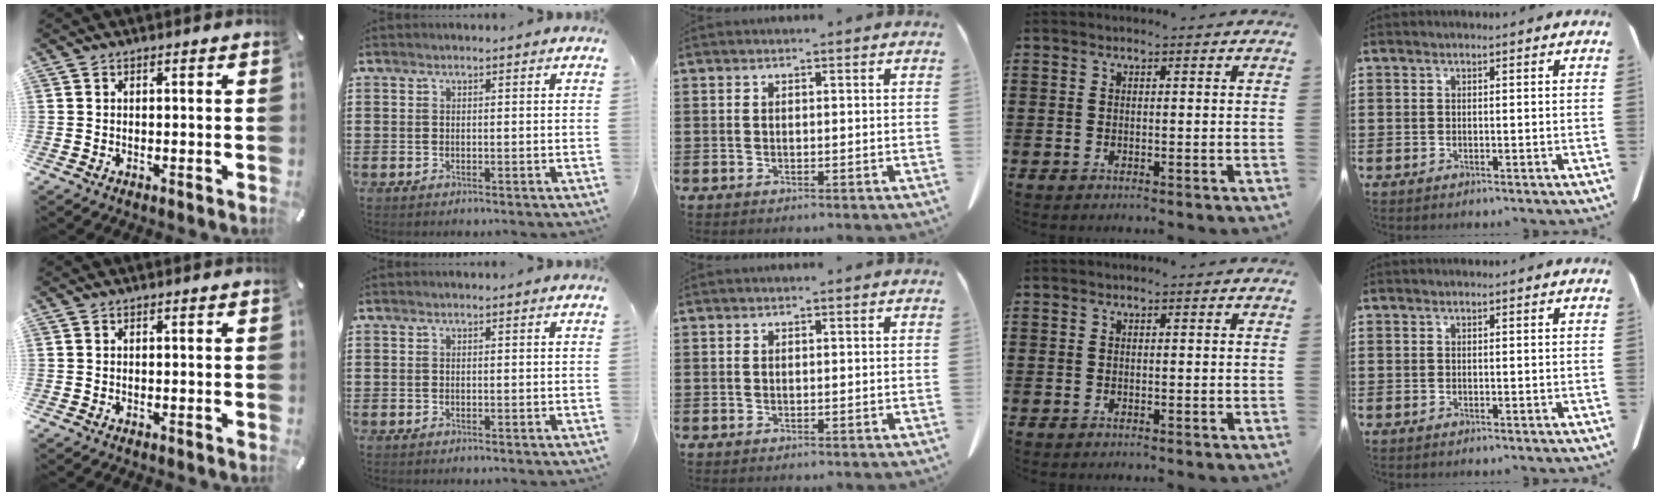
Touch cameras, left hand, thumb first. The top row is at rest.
{}